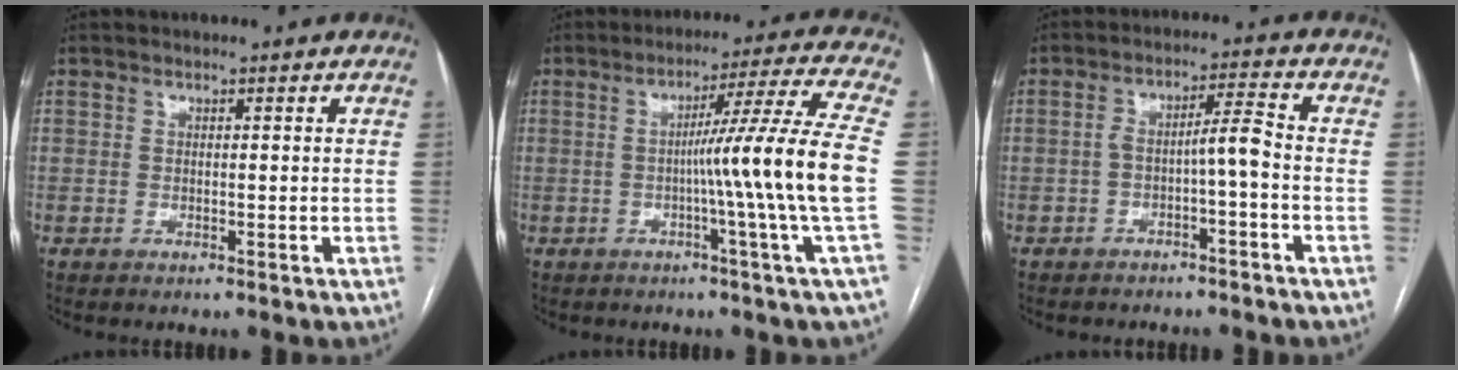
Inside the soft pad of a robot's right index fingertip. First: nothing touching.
{"total": 12.9, "force": [-1.9, -3.3, 12.3], "torque": [-0.179, -0.004, -0.030]}
{"total": 4.4, "force": [-1.6, 0.1, 4.1], "torque": [-0.074, 0.023, -0.020]}